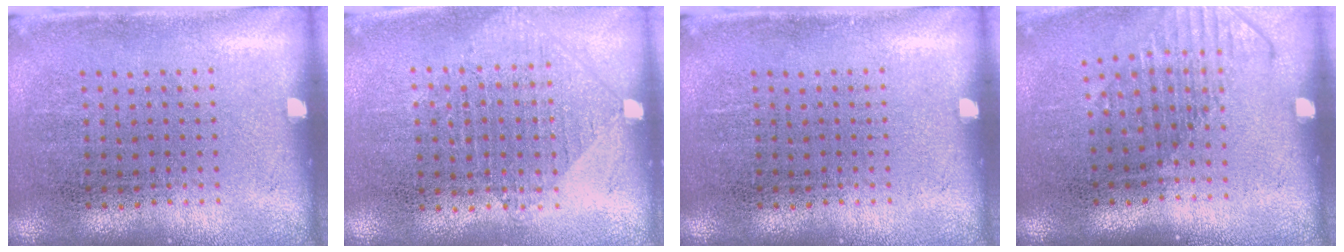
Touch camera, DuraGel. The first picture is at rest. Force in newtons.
{"total": 1.0, "press": 0.9, "slide": 0.3}
{"total": 0.0}
{"total": 1.5, "press": 1.1, "slide": 0.9}